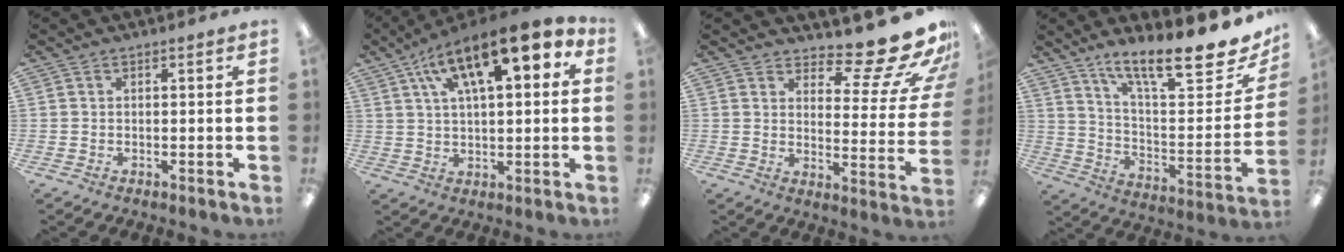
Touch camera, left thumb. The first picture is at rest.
{"total": 17.2, "force": [8.8, 6.4, 13.4], "torque": [-0.216, -0.029, 0.143]}
{"total": 14.6, "force": [11.7, 4.0, 7.9], "torque": [-0.103, -0.100, 0.191]}
{"total": 16.8, "force": [13.1, 3.5, 9.9], "torque": [-0.153, -0.105, 0.217]}